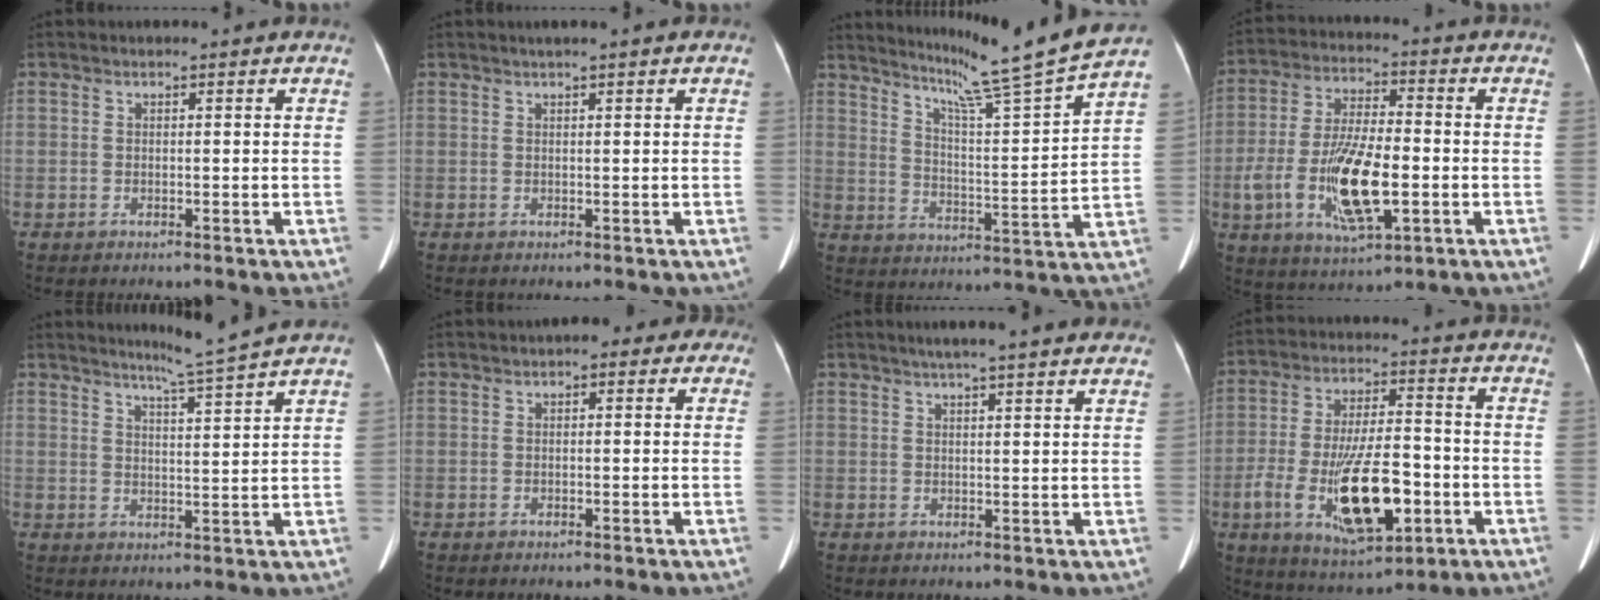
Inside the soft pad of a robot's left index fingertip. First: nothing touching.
{"total": 1.9, "force": [1.1, 0.1, 1.6], "torque": [-0.028, 0.014, 0.015]}
{"total": 15.1, "force": [13.3, -3.2, 6.5], "torque": [-0.111, -0.046, 0.194]}
{"total": 14.1, "force": [-3.3, 4.4, 13.0], "torque": [-0.263, -0.003, -0.053]}
{"total": 5.4, "force": [4.7, -1.9, 1.7], "torque": [-0.035, -0.017, 0.078]}
{"total": 3.2, "force": [0.6, 2.0, 2.5], "torque": [-0.019, 0.021, -0.008]}
{"total": 9.9, "force": [8.1, 0.6, 5.7], "torque": [-0.079, 0.027, 0.092]}
{"total": 16.0, "force": [-4.8, 5.2, 14.3], "torque": [-0.271, -0.007, -0.071]}